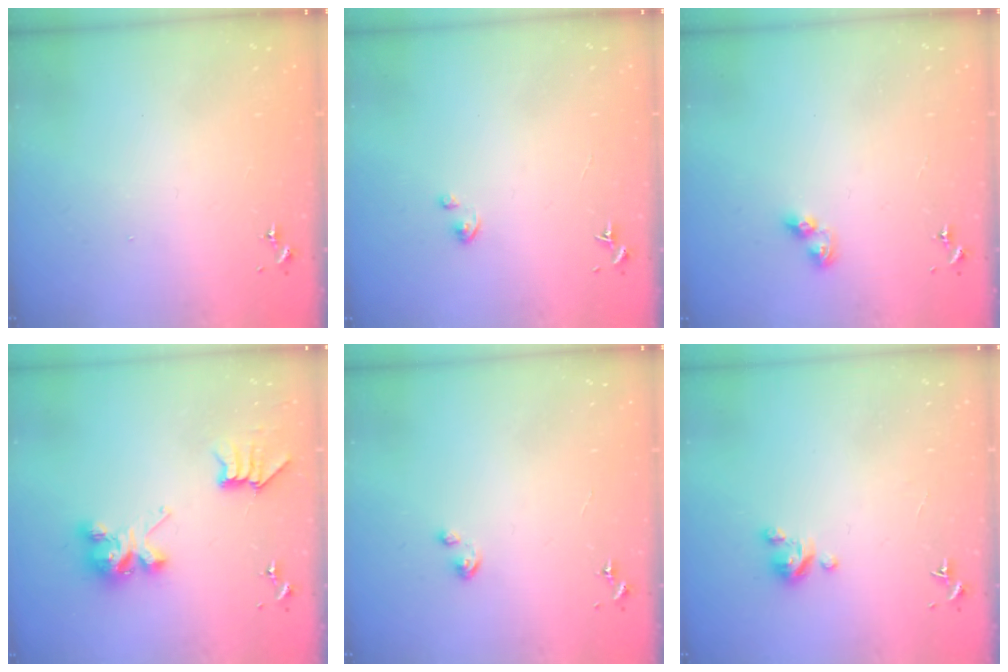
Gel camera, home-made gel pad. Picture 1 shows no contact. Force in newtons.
{"total": 0.9, "press": 0.8, "slide": 0.2}
{"total": 5.7, "press": 5.7, "slide": 0.5}
{"total": 8.0, "press": 8.0, "slide": 0.1}
{"total": 3.4, "press": 3.4, "slide": 0.2}
{"total": 4.6, "press": 4.5, "slide": 0.3}